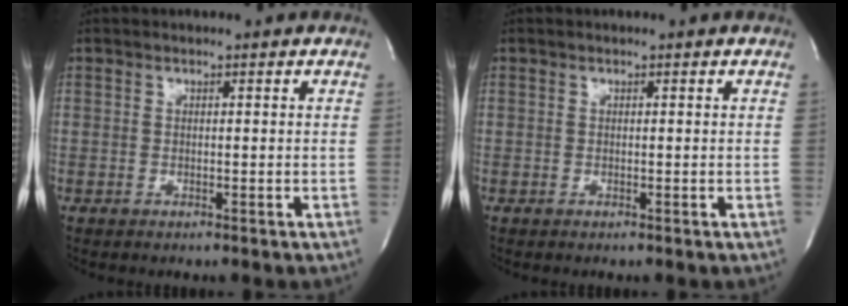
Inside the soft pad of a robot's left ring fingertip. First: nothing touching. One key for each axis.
{"total": 0.0}